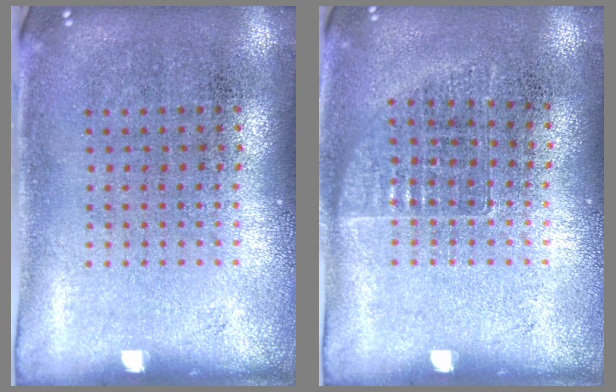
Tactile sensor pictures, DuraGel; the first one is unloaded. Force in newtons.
{"total": 0.7, "press": 0.7, "slide": 0.1}